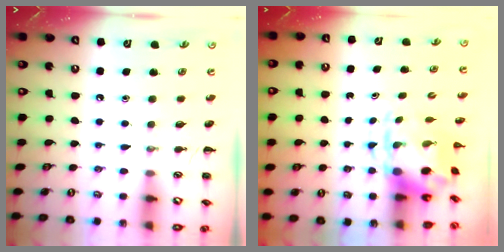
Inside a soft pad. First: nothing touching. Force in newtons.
{"total": 3.7, "press": 3.6, "slide": 1.0}